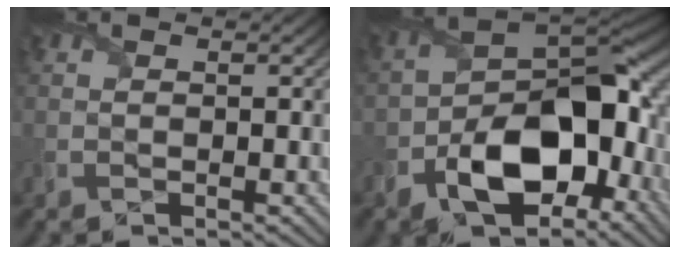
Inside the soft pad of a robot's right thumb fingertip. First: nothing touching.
{"total": 13.7, "force": [-5.1, 7.5, 10.3], "torque": [-0.172, -0.023, -0.093]}